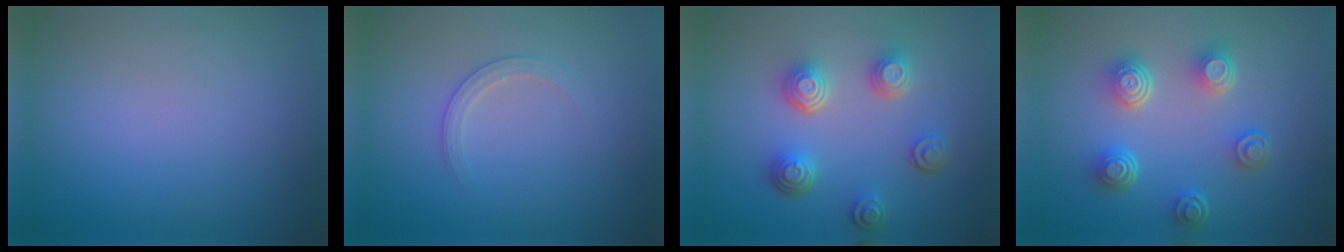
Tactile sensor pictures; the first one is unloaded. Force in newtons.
{"total": 1.6, "press": 1.6, "slide": 0.1}
{"total": 4.5, "press": 3.5, "slide": 2.9}
{"total": 4.7, "press": 3.5, "slide": 3.1}